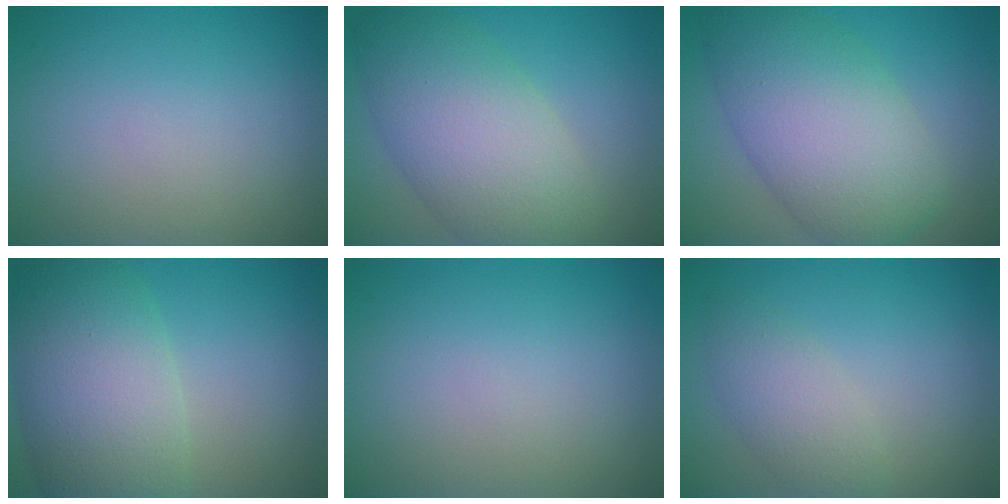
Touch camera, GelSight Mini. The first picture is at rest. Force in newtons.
{"total": 8.9, "press": 8.9, "slide": 0.6}
{"total": 9.6, "press": 9.6, "slide": 0.2}
{"total": 9.7, "press": 9.6, "slide": 0.5}
{"total": 0.0}
{"total": 2.9, "press": 2.9, "slide": 0.1}